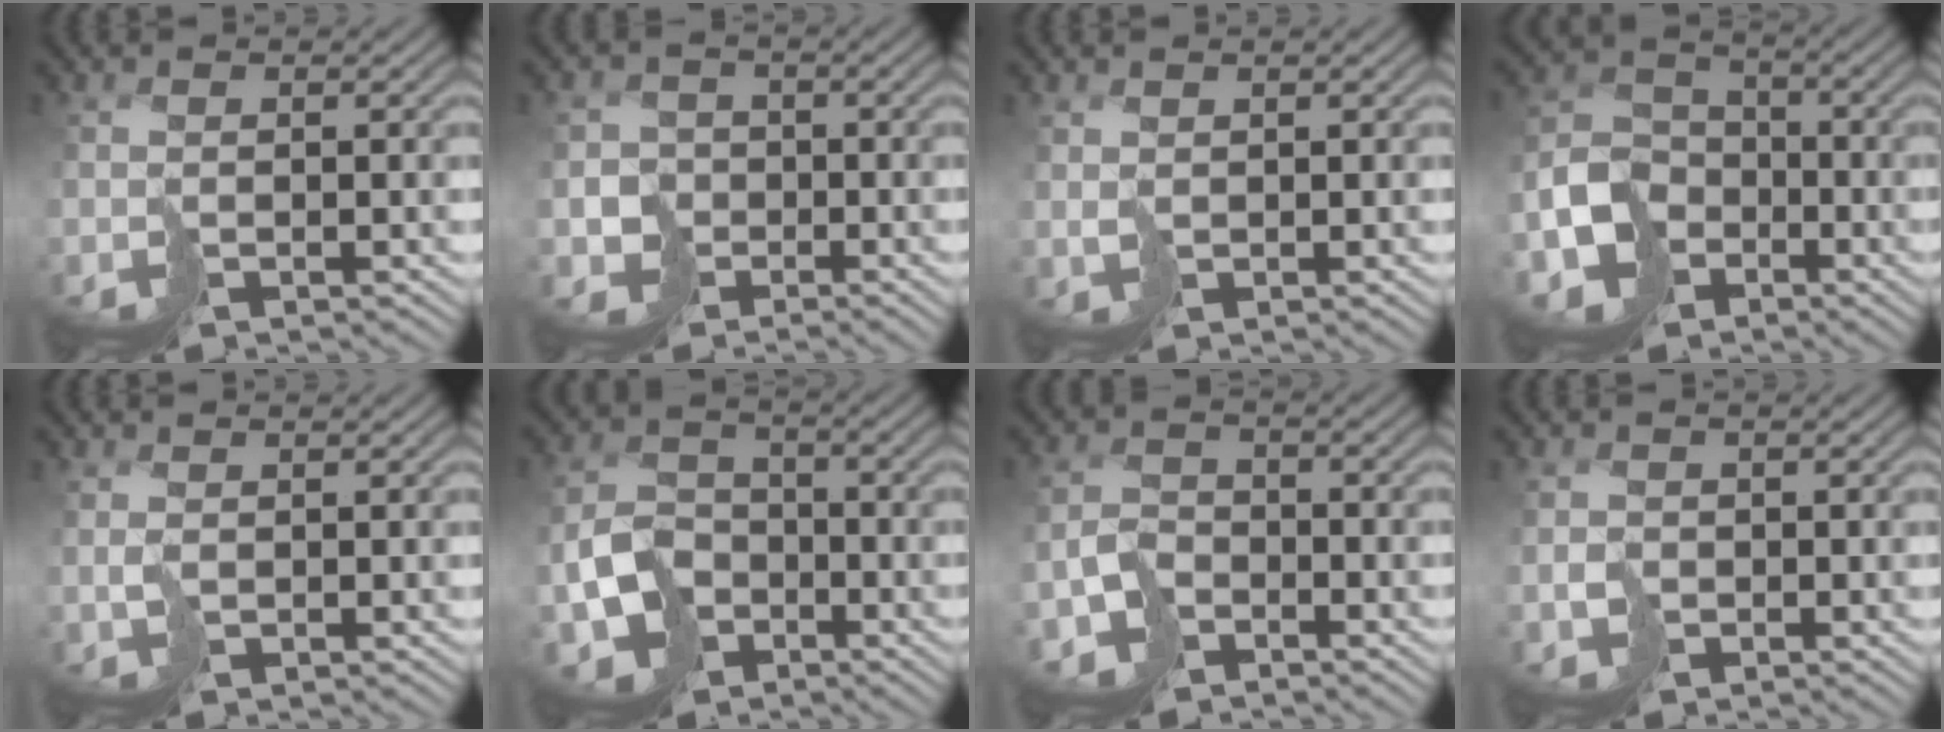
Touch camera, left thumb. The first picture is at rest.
{"total": 3.5, "force": [-1.6, 3.0, 0.3], "torque": [-0.001, -0.006, -0.042]}
{"total": 0.8, "force": [0.6, 0.6, 0.1], "torque": [-0.008, -0.004, 0.014]}
{"total": 8.7, "force": [-4.6, 6.6, 3.3], "torque": [-0.074, -0.016, -0.099]}
{"total": 0.8, "force": [0.3, 0.7, 0.3], "torque": [-0.012, -0.004, 0.008]}
{"total": 8.6, "force": [-4.5, 6.1, 3.9], "torque": [-0.083, -0.017, -0.093]}
{"total": 4.2, "force": [-3.0, 2.7, 1.1], "torque": [-0.019, -0.003, -0.068]}
{"total": 1.9, "force": [-0.6, 1.8, 0.2], "torque": [-0.002, -0.004, -0.015]}